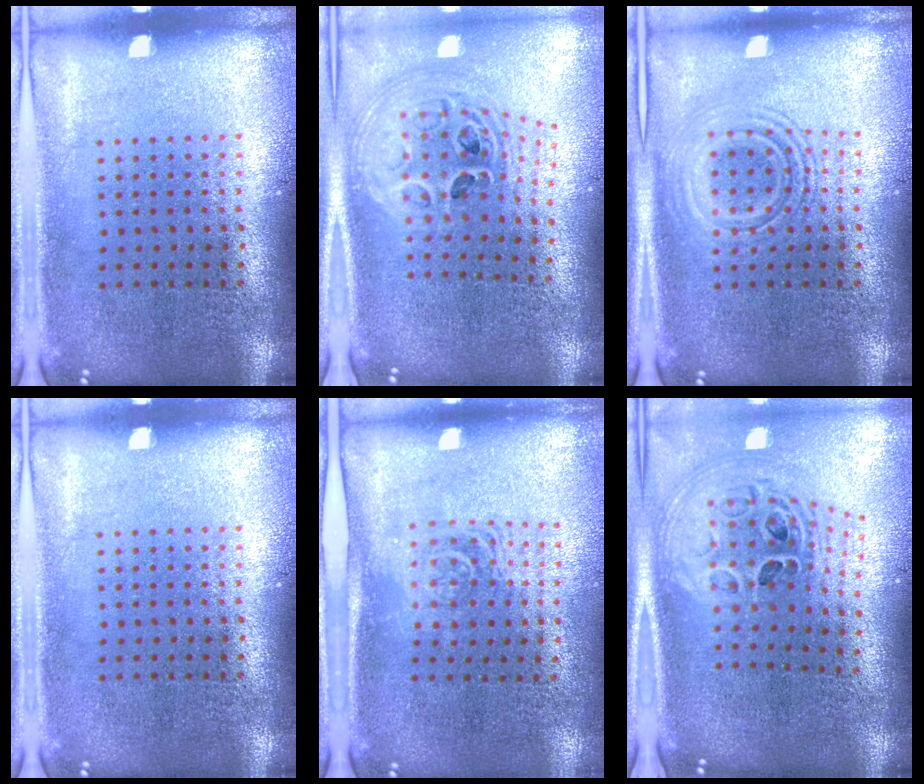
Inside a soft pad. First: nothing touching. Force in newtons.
{"total": 2.7, "press": 1.9, "slide": 1.9}
{"total": 1.9, "press": 1.9, "slide": 0.3}
{"total": 0.0}
{"total": 1.7, "press": 1.3, "slide": 1.1}
{"total": 2.1, "press": 1.6, "slide": 1.3}